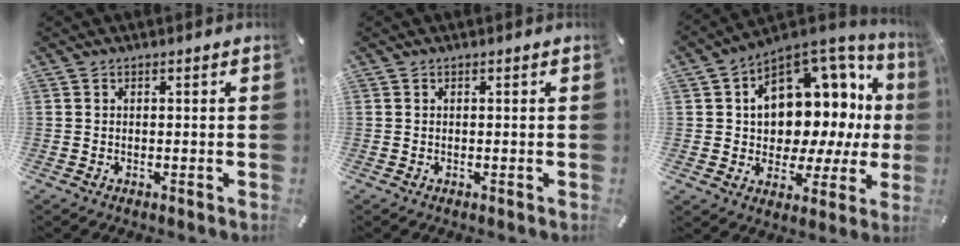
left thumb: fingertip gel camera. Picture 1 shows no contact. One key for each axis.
{"total": 0.0}
{"total": 13.0, "fx": 4.4, "fy": 9.9, "fz": 7.2, "tx": -0.093, "ty": -0.060, "tz": 0.080}